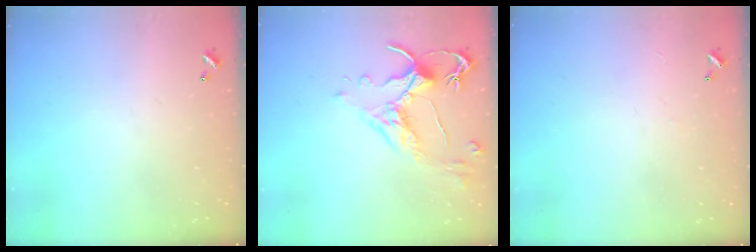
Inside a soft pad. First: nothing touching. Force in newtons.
{"total": 2.4, "press": 2.0, "slide": 1.4}
{"total": 0.7, "press": 0.5, "slide": 0.6}